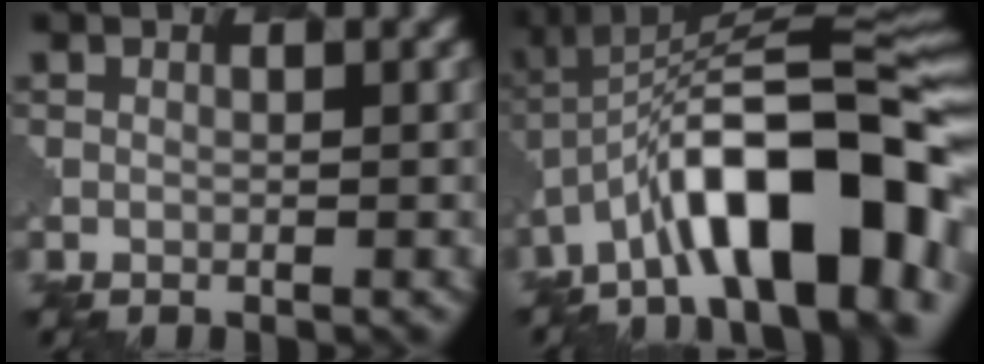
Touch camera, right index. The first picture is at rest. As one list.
[{"total": 14.1, "force": [-6.3, 4.7, 11.7], "torque": [-0.172, 0.016, -0.106]}]